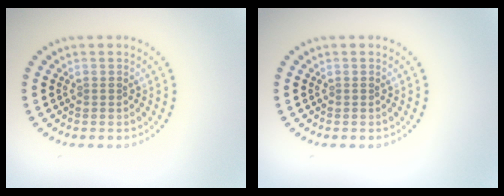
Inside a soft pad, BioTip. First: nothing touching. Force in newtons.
{"total": 0.0}